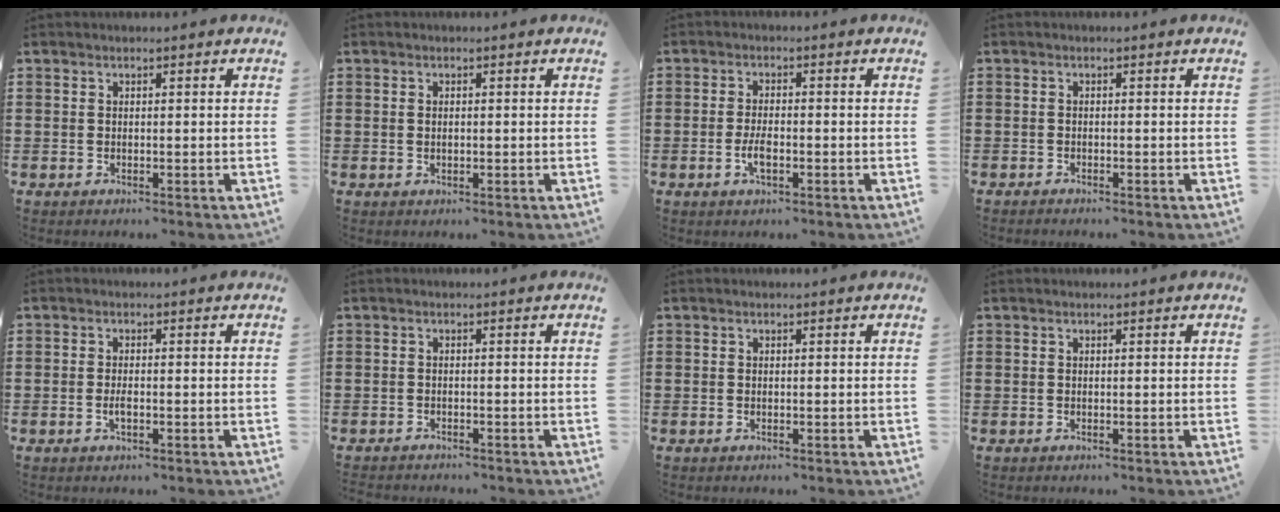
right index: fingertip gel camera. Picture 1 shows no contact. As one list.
[{"total": 0.9, "force": [0.0, 0.4, 0.8], "torque": [-0.016, 0.001, -0.001]}, {"total": 3.1, "force": [-1.1, 1.1, 2.7], "torque": [-0.064, -0.004, -0.023]}, {"total": 0.6, "force": [-0.6, 0.2, 0.0], "torque": [0.000, 0.003, -0.014]}, {"total": 1.8, "force": [-0.6, 0.5, 1.6], "torque": [-0.038, -0.004, -0.012]}, {"total": 0.8, "force": [-0.8, 0.1, 0.0], "torque": [-0.002, 0.001, -0.017]}, {"total": 0.0}, {"total": 0.0}]